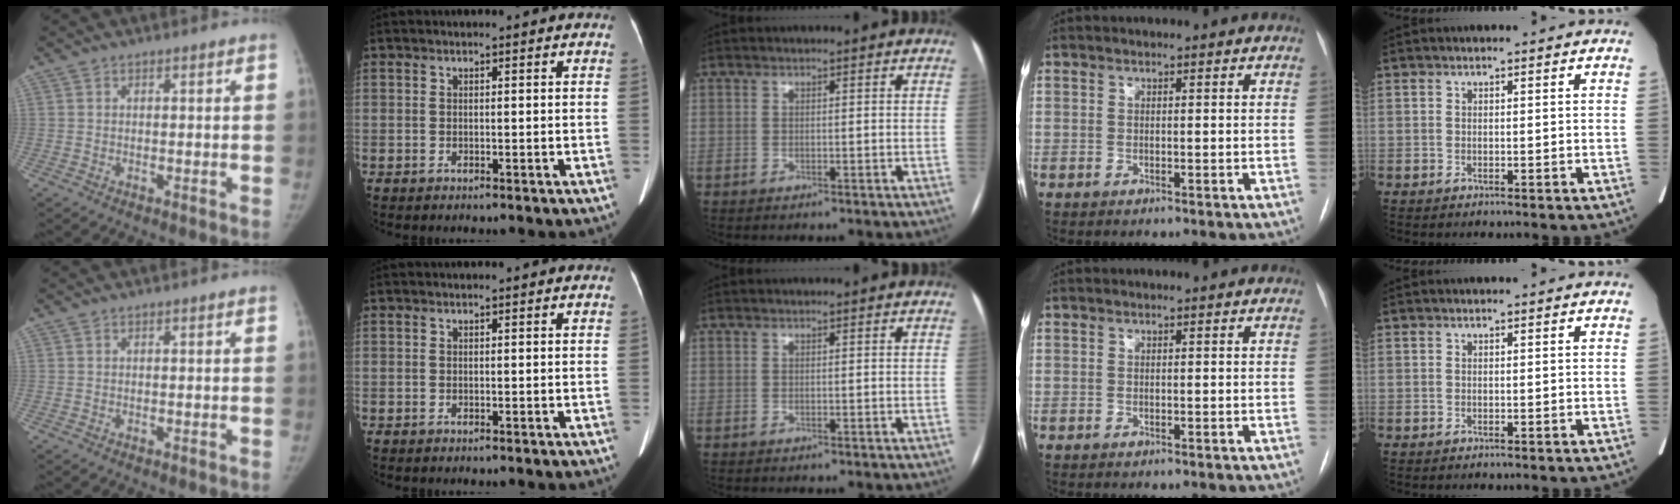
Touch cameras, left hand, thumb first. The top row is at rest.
{}